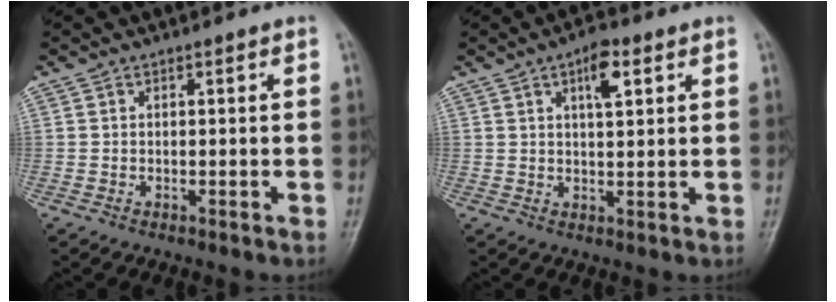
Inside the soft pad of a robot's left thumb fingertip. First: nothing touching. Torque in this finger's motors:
{"motor_torque": [0.79, 0.54, 0.67, -0.15, 0.00]}